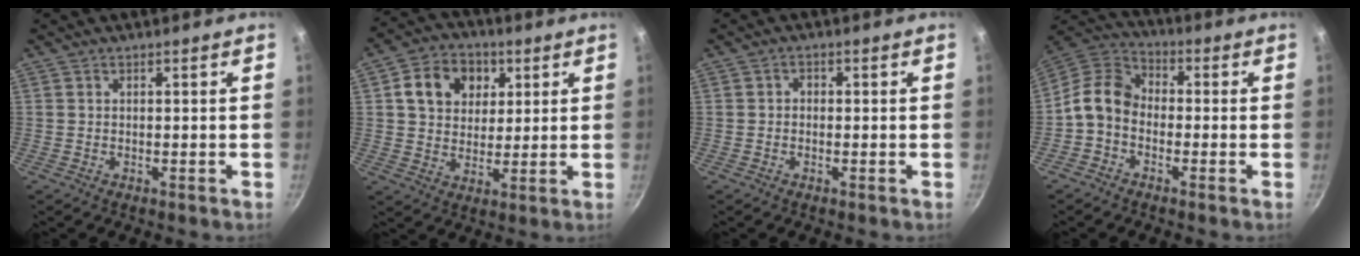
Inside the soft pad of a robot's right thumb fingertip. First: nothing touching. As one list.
[{"total": 11.4, "force": [3.8, 9.1, 5.7], "torque": [-0.068, 0.002, 0.056]}, {"total": 1.3, "force": [-0.3, 1.1, 0.6], "torque": [-0.007, 0.006, -0.007]}, {"total": 9.1, "force": [-2.2, 6.9, 5.5], "torque": [-0.089, 0.045, -0.067]}]